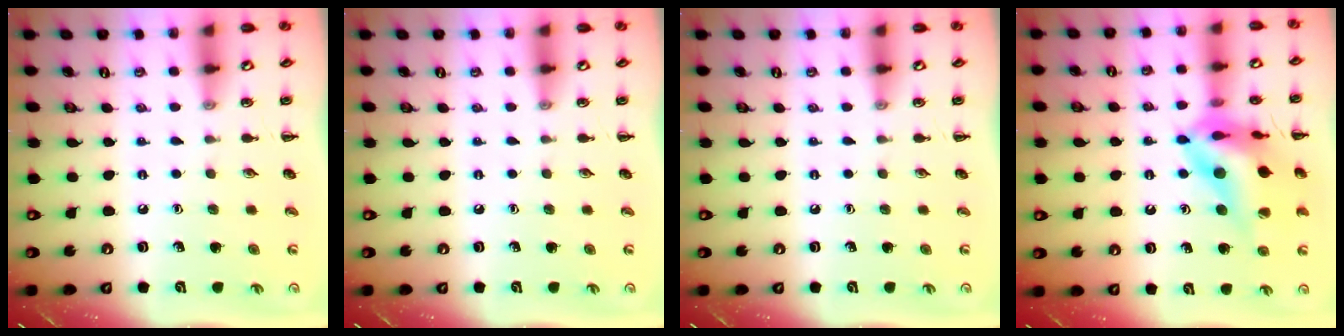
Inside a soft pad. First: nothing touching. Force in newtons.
{"total": 0.0}
{"total": 0.0}
{"total": 17.9, "press": 17.5, "slide": 3.6}